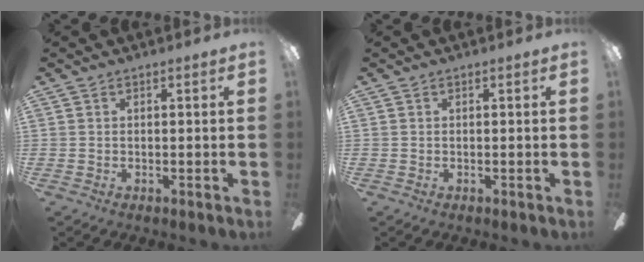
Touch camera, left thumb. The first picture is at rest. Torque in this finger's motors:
{"motor_torque": [0.00, 0.00, 0.00, 0.00, 0.00]}